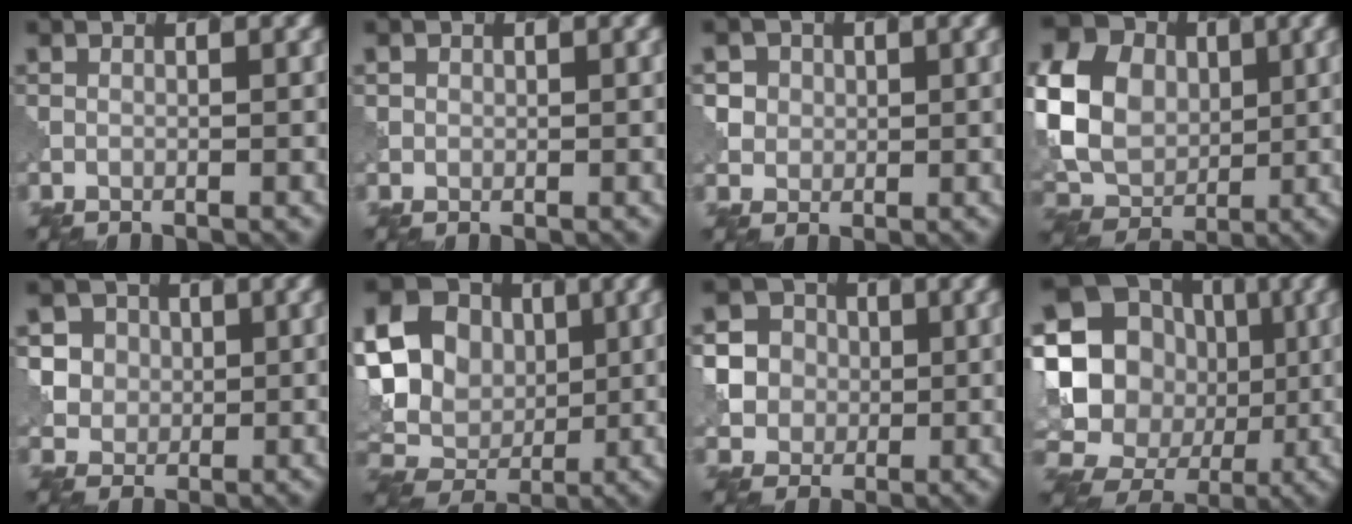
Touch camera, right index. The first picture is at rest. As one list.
[{"total": 1.1, "force": [0.5, 1.0, -0.1], "torque": [0.010, -0.003, 0.005]}, {"total": 3.7, "force": [1.9, 3.2, 0.8], "torque": [-0.017, 0.010, 0.030]}, {"total": 10.8, "force": [1.4, 8.8, 6.0], "torque": [-0.150, 0.003, 0.017]}, {"total": 5.5, "force": [2.3, 4.8, 1.5], "torque": [-0.028, 0.017, 0.033]}, {"total": 13.1, "force": [2.5, 11.1, 6.5], "torque": [-0.161, 0.028, 0.032]}, {"total": 6.2, "force": [0.7, 6.1, 1.3], "torque": [-0.034, 0.027, 0.007]}, {"total": 20.6, "force": [-0.7, 19.2, 7.4], "torque": [-0.169, 0.016, -0.039]}]